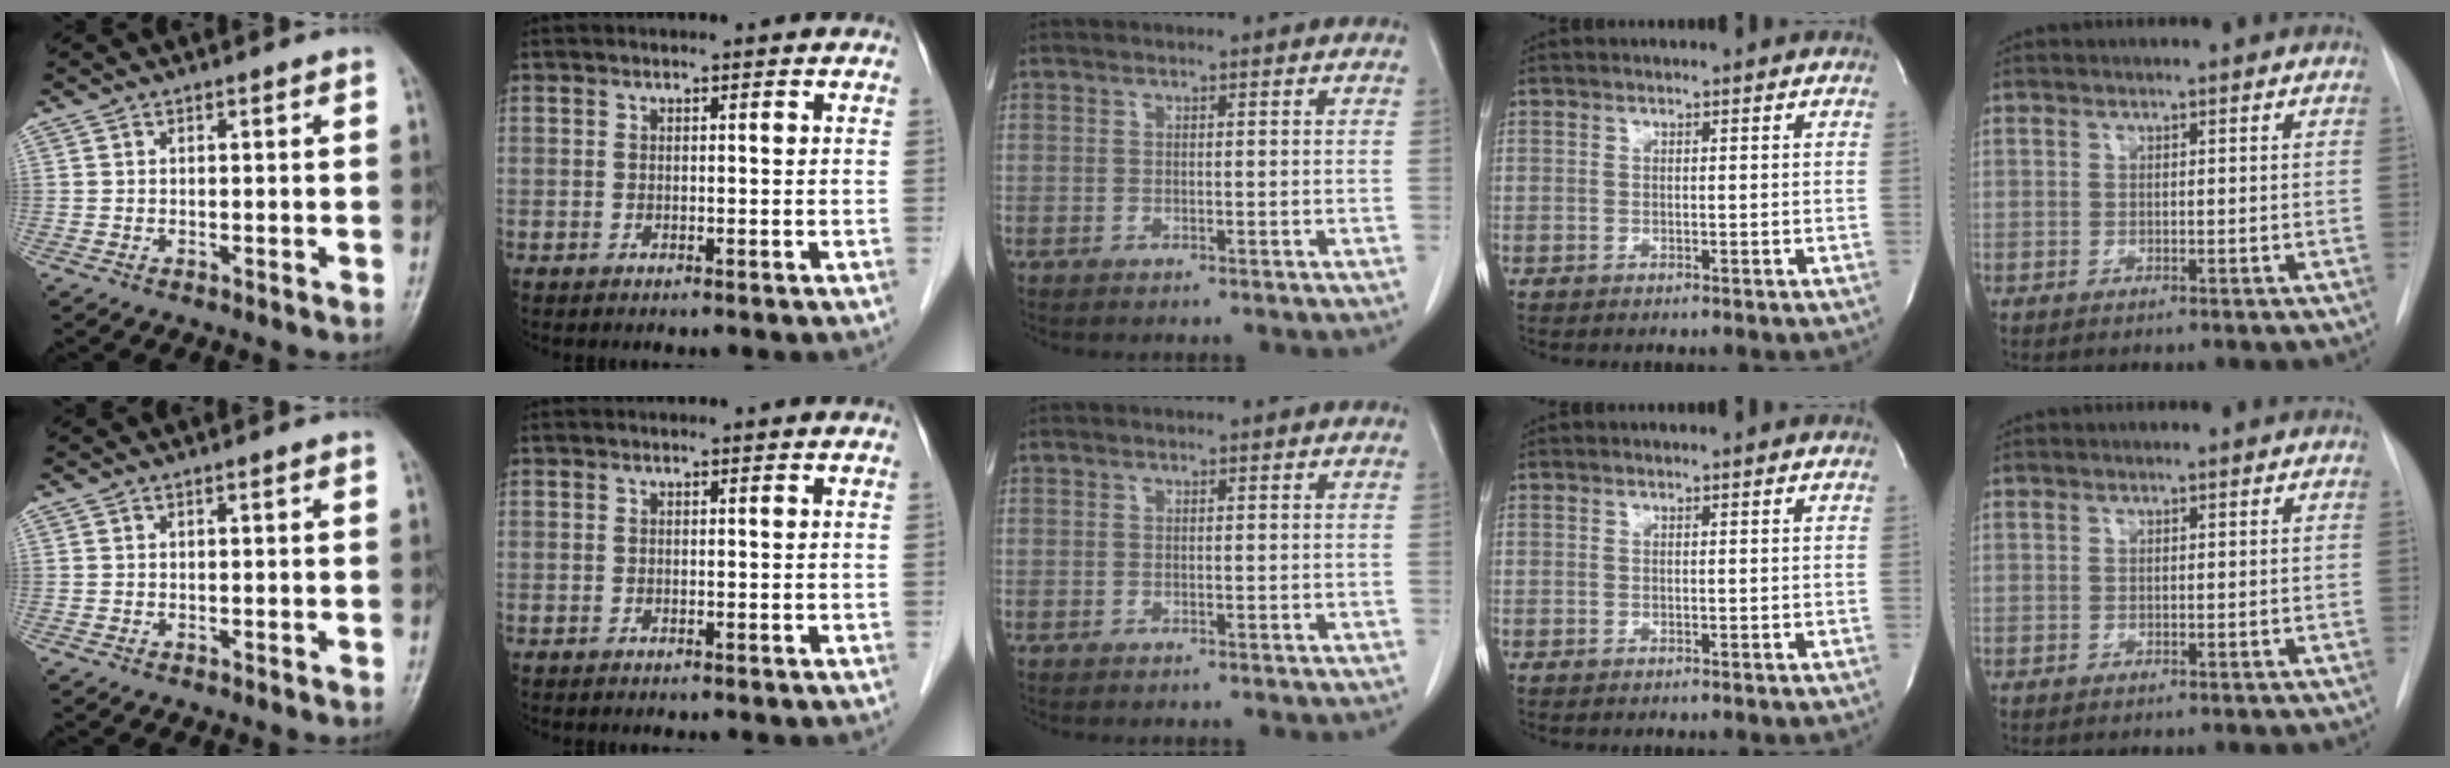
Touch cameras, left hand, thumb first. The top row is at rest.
{}